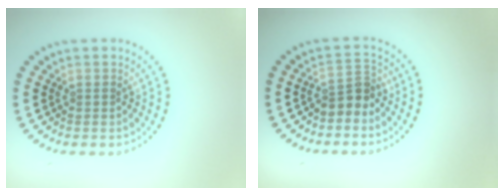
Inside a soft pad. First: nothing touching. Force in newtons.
{"total": 2.4, "press": 1.8, "slide": 1.6}